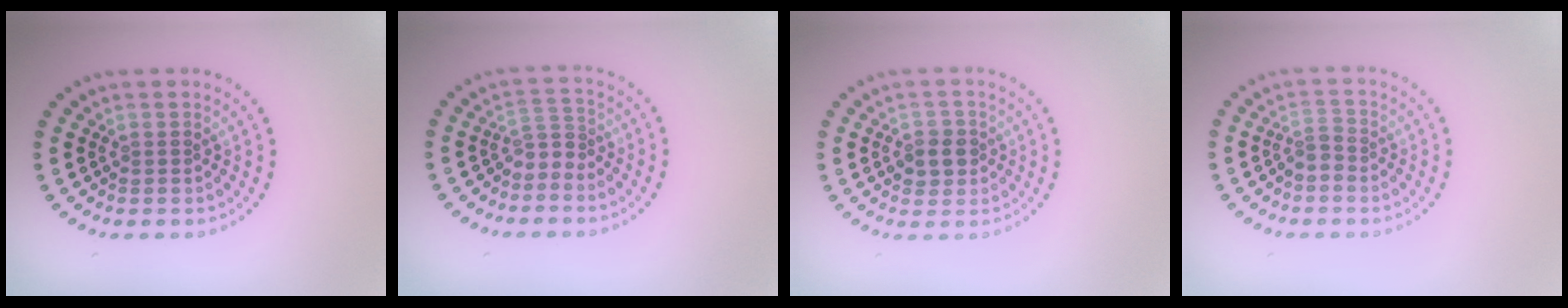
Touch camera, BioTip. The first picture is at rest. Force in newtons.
{"total": 1.9, "press": 1.2, "slide": 1.5}
{"total": 2.4, "press": 2.3, "slide": 0.7}
{"total": 1.7, "press": 1.2, "slide": 1.1}